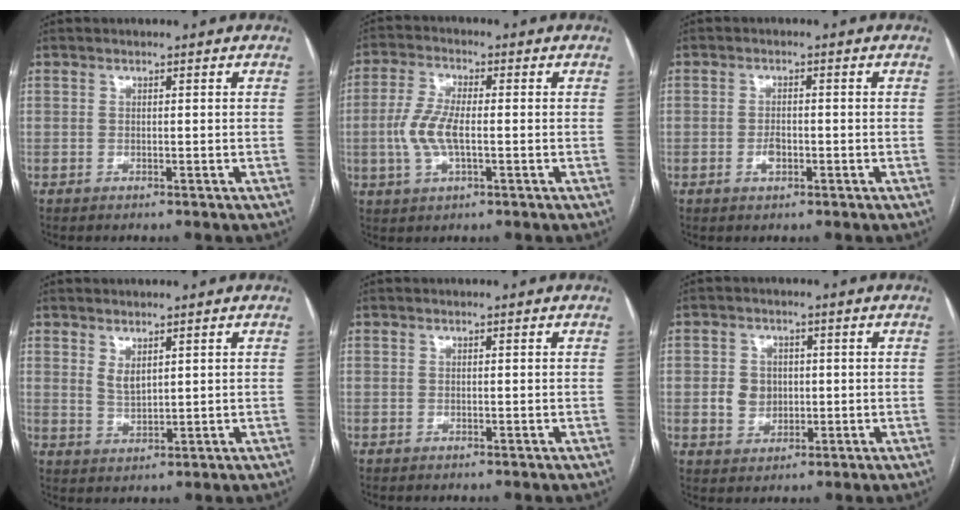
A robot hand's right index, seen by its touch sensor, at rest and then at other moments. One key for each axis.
{"total": 7.0, "fx": -0.9, "fy": 2.5, "fz": 6.5, "tx": -0.150, "ty": 0.003, "tz": -0.018}
{"total": 2.5, "fx": -0.8, "fy": 1.2, "fz": 2.0, "tx": -0.039, "ty": 0.002, "tz": -0.013}
{"total": 2.7, "fx": 1.6, "fy": 1.2, "fz": 1.9, "tx": -0.038, "ty": -0.006, "tz": 0.039}
{"total": 0.0}
{"total": 4.6, "fx": 0.1, "fy": 4.1, "fz": 2.1, "tx": -0.037, "ty": 0.011, "tz": 0.011}